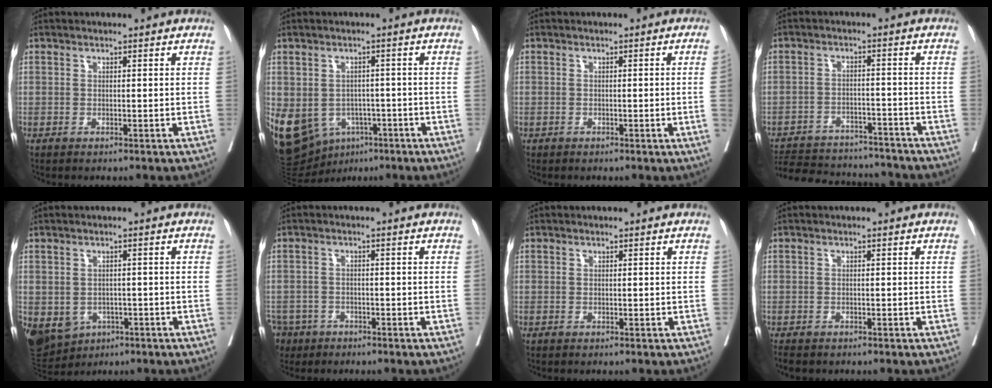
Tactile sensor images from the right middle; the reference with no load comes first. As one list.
[{"total": 17.4, "force": [-7.3, 13.3, 8.6], "torque": [-0.223, -0.001, -0.094]}, {"total": 1.3, "force": [-0.3, -0.1, 1.2], "torque": [-0.019, 0.002, -0.005]}, {"total": 16.7, "force": [-15.5, 4.4, 4.5], "torque": [-0.099, 0.003, -0.216]}, {"total": 16.2, "force": [-6.1, 13.4, 6.8], "torque": [-0.200, -0.005, -0.073]}, {"total": 6.6, "force": [-4.5, 4.6, 1.2], "torque": [-0.036, -0.003, -0.078]}, {"total": 0.0}, {"total": 2.8, "force": [-2.3, 1.1, 1.1], "torque": [-0.021, -0.009, -0.033]}]